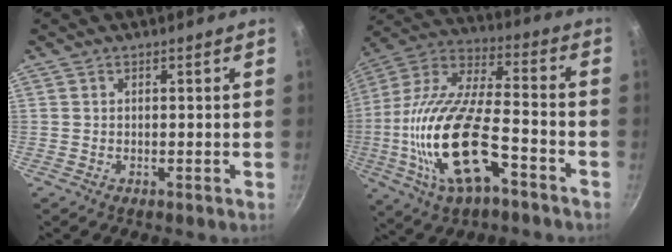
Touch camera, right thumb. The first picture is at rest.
{"total": 23.5, "force": [-7.8, 9.7, 20.0], "torque": [-0.432, 0.030, -0.136]}